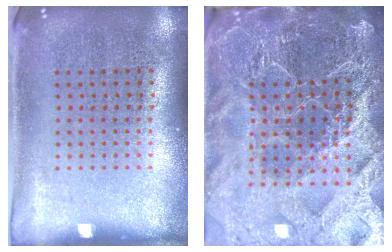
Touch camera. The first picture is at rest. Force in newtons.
{"total": 6.3, "press": 5.5, "slide": 3.1}